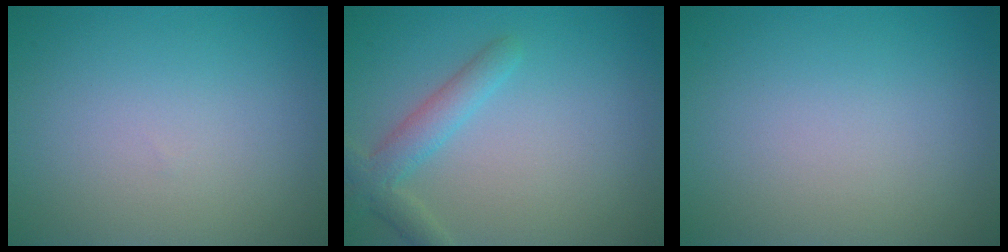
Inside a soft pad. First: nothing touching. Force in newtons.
{"total": 3.0, "press": 3.0, "slide": 0.2}
{"total": 0.0}